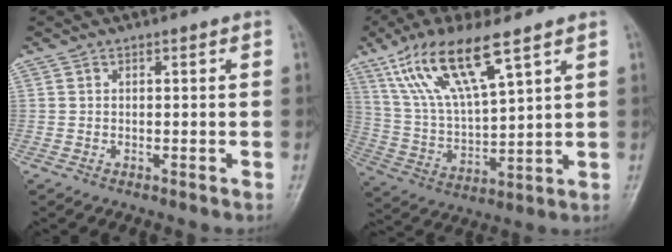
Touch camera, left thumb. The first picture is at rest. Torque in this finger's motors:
{"motor_torque": [0.72, 0.53, 1.39, -1.37, 0.60]}